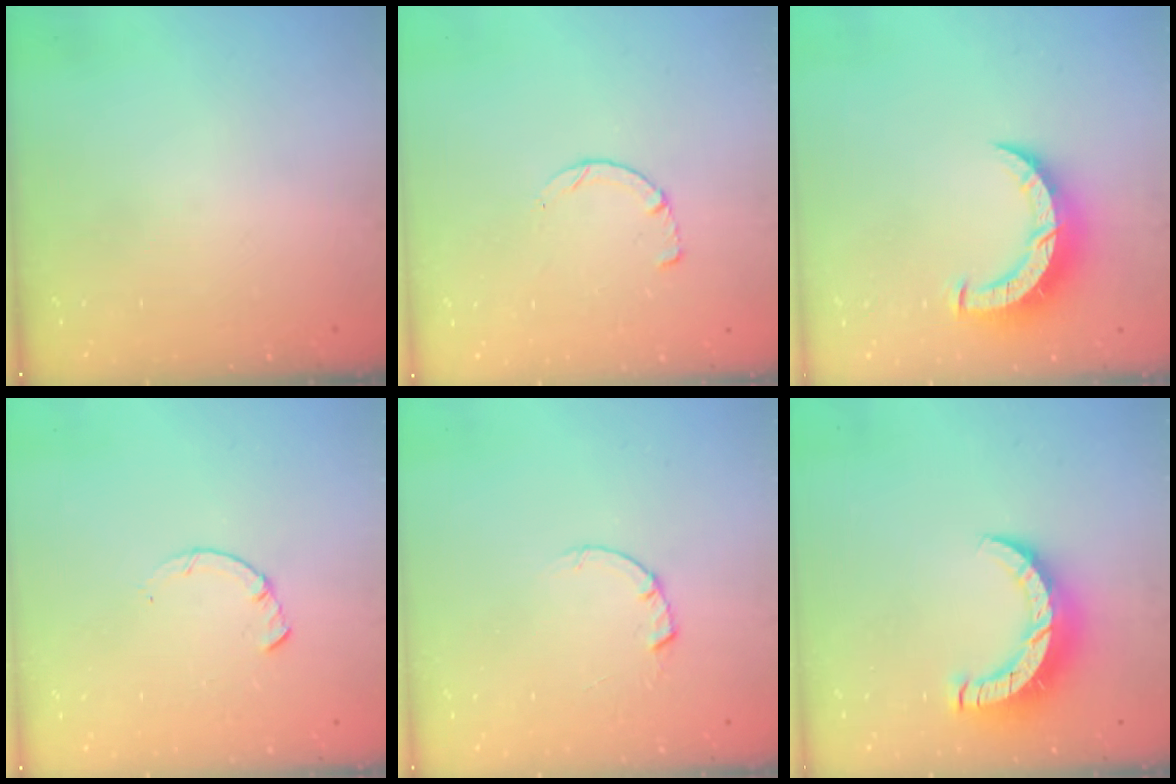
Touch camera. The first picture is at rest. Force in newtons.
{"total": 2.5, "press": 2.5, "slide": 0.3}
{"total": 8.4, "press": 8.3, "slide": 1.0}
{"total": 1.4, "press": 1.4, "slide": 0.2}
{"total": 1.5, "press": 1.5, "slide": 0.3}
{"total": 9.9, "press": 9.9, "slide": 0.6}